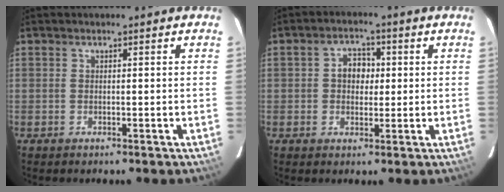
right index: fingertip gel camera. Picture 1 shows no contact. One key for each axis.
{"total": 4.5, "fx": 0.4, "fy": 3.7, "fz": 2.6, "tx": -0.041, "ty": 0.016, "tz": 0.005}